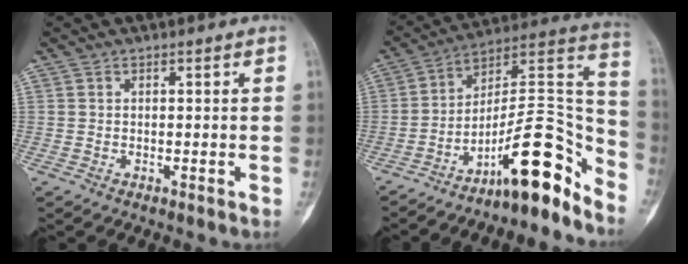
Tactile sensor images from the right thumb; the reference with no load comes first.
{"total": 17.6, "force": [-12.2, 4.5, 11.9], "torque": [-0.139, 0.142, -0.196]}